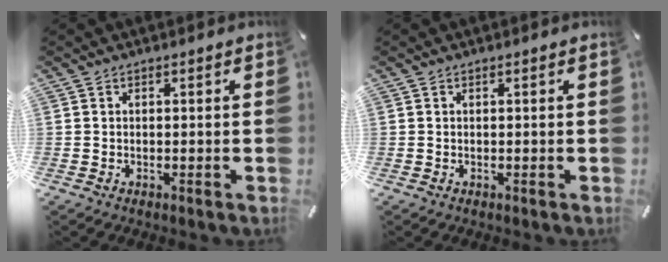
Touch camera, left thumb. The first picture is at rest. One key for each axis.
{"total": 0.0}